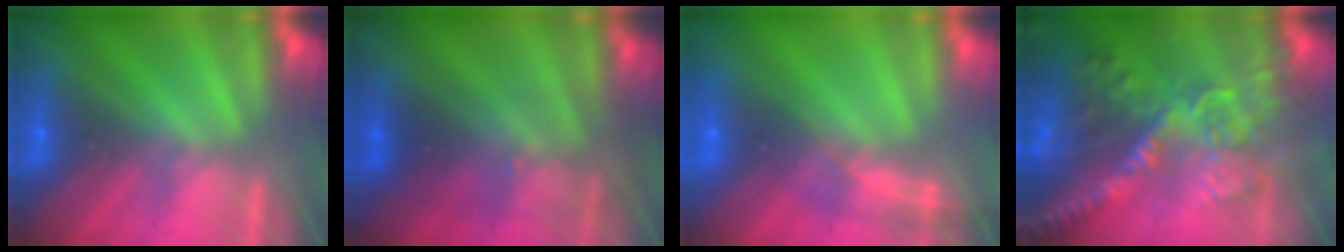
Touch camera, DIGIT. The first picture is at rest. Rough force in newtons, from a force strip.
{"total": 2.7}
{"total": 1.6}
{"total": 8.3}